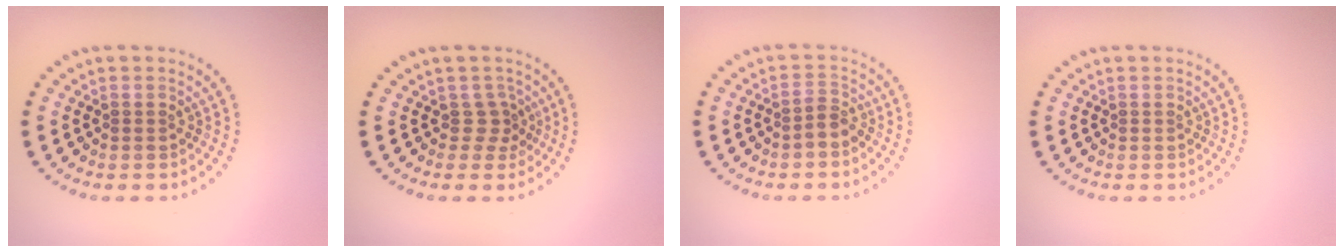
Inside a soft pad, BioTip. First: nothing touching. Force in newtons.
{"total": 1.8, "press": 1.1, "slide": 1.4}
{"total": 1.7, "press": 1.2, "slide": 1.1}
{"total": 0.0}